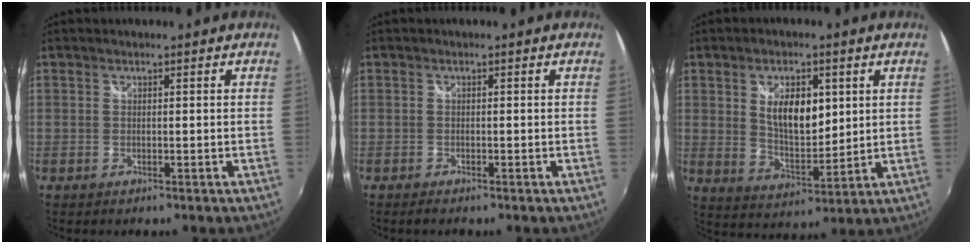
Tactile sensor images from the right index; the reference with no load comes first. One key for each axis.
{"total": 1.1, "fx": -0.9, "fy": 0.3, "fz": 0.4, "tx": -0.011, "ty": -0.006, "tz": -0.020}
{"total": 9.7, "fx": 2.8, "fy": 4.9, "fz": 7.8, "tx": -0.134, "ty": -0.001, "tz": 0.057}